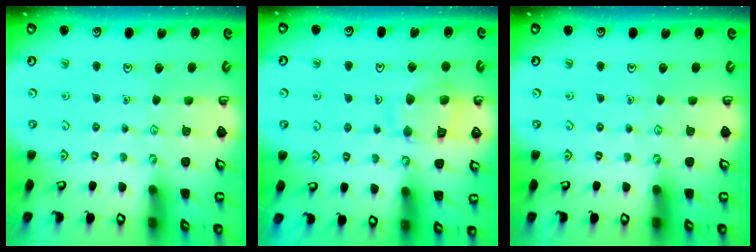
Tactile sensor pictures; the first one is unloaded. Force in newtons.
{"total": 11.8, "press": 11.7, "slide": 1.1}
{"total": 0.0}